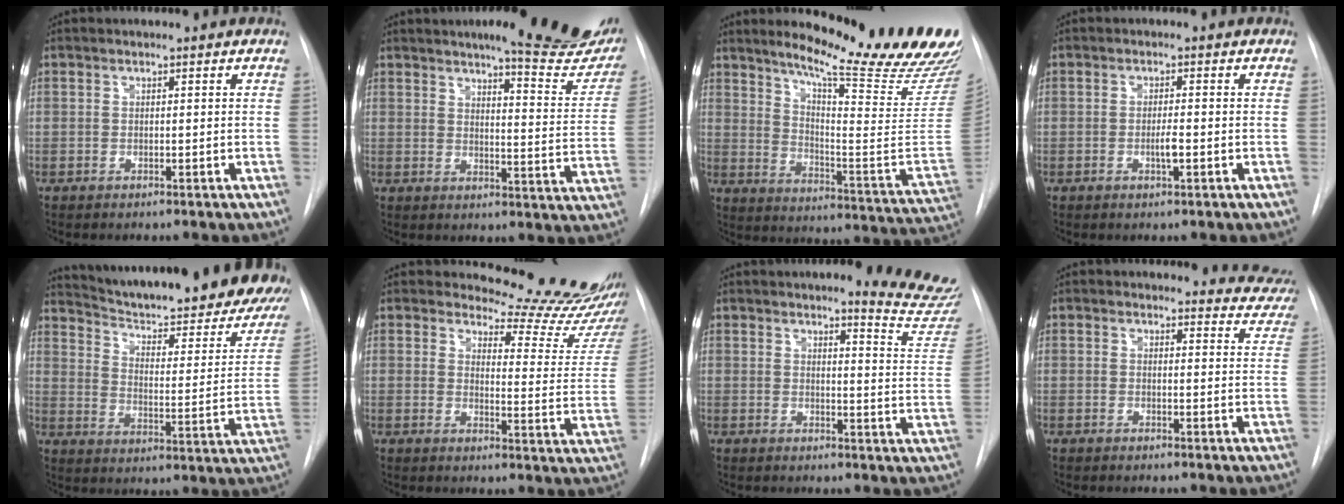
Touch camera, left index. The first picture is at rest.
{"total": 18.0, "force": [15.1, 2.6, 9.5], "torque": [-0.106, -0.057, 0.169]}
{"total": 24.8, "force": [20.7, 1.0, 13.6], "torque": [-0.200, -0.100, 0.269]}
{"total": 1.8, "force": [-0.5, 0.1, 1.8], "torque": [-0.034, -0.002, -0.009]}
{"total": 32.2, "force": [27.7, 6.0, 15.2], "torque": [-0.225, -0.087, 0.345]}
{"total": 16.2, "force": [15.8, 1.5, 3.1], "torque": [-0.021, -0.127, 0.163]}
{"total": 12.2, "force": [11.9, 0.1, 2.4], "torque": [-0.010, -0.101, 0.111]}
{"total": 8.4, "force": [8.2, 1.9, -0.4], "torque": [0.043, -0.047, 0.053]}